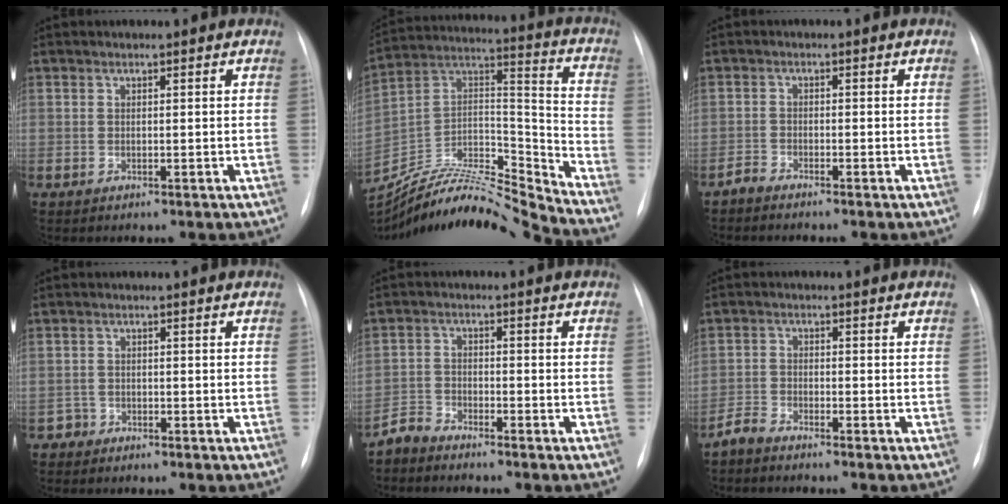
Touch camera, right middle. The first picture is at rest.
{"total": 20.9, "force": [-20.3, -0.4, 5.3], "torque": [-0.104, 0.041, -0.348]}
{"total": 1.6, "force": [-1.5, 0.0, 0.2], "torque": [-0.005, -0.002, -0.031]}
{"total": 1.4, "force": [-1.0, 0.8, -0.5], "torque": [0.009, 0.006, -0.023]}
{"total": 3.1, "force": [-3.1, 0.6, -0.3], "torque": [0.009, -0.009, -0.063]}
{"total": 2.5, "force": [-2.4, 0.3, 0.3], "torque": [-0.008, -0.006, -0.051]}